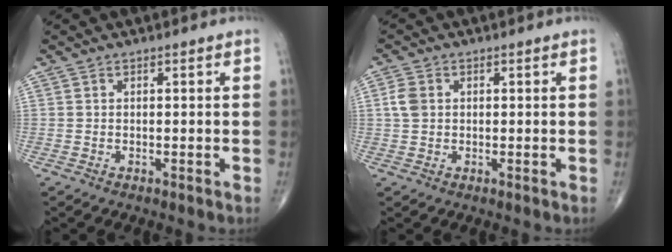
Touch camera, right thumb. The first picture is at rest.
{"total": 3.3, "force": [0.5, 2.5, 2.0], "torque": [-0.042, 0.006, 0.008]}